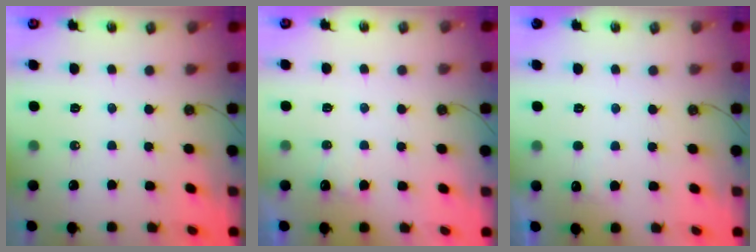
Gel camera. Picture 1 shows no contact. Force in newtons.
{"total": 2.9, "press": 2.7, "slide": 0.9}
{"total": 4.1, "press": 3.9, "slide": 1.1}